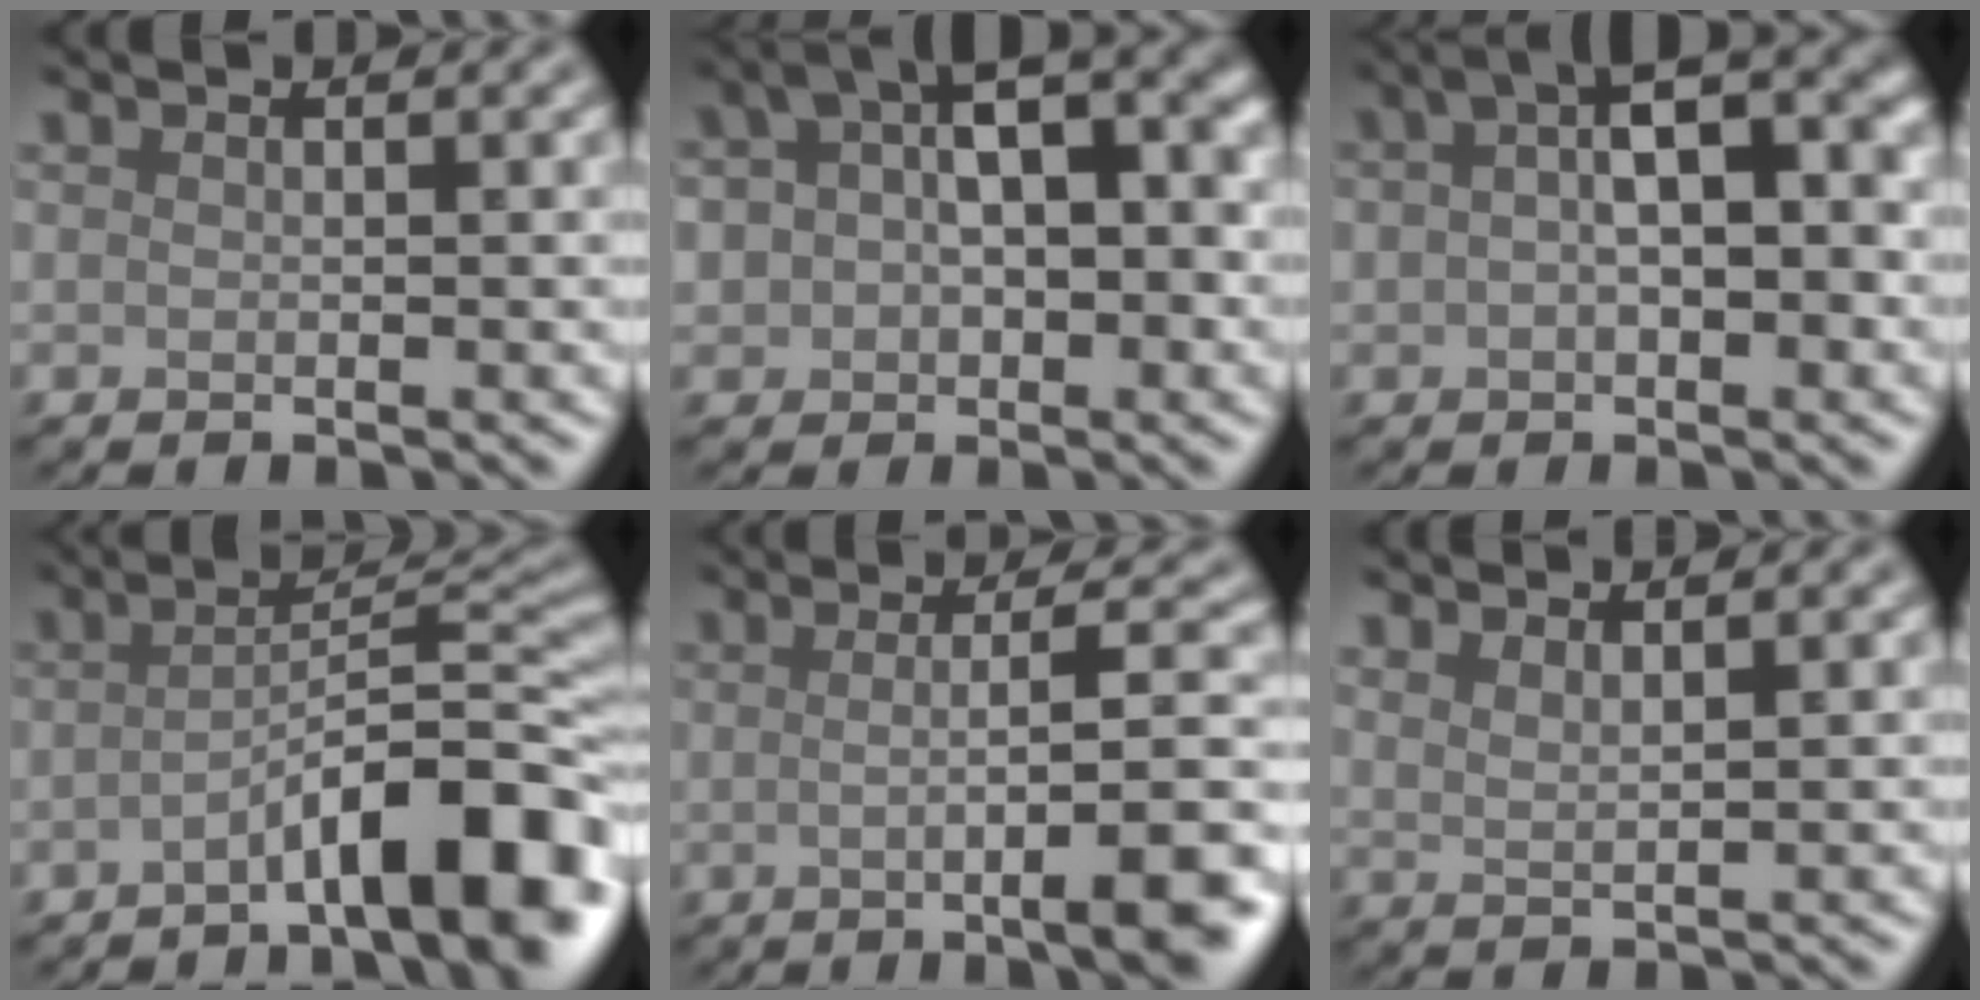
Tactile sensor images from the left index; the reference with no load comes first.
{"total": 10.5, "force": [3.1, 6.3, 7.8], "torque": [-0.114, 0.016, 0.049]}
{"total": 8.9, "force": [2.0, 4.4, 7.4], "torque": [-0.104, 0.022, 0.027]}
{"total": 8.5, "force": [-4.0, 2.0, 7.2], "torque": [-0.093, 0.019, -0.068]}
{"total": 9.2, "force": [-1.6, 2.0, 8.8], "torque": [-0.106, 0.002, -0.027]}
{"total": 1.8, "force": [1.6, 0.4, 0.8], "torque": [-0.007, -0.002, 0.024]}